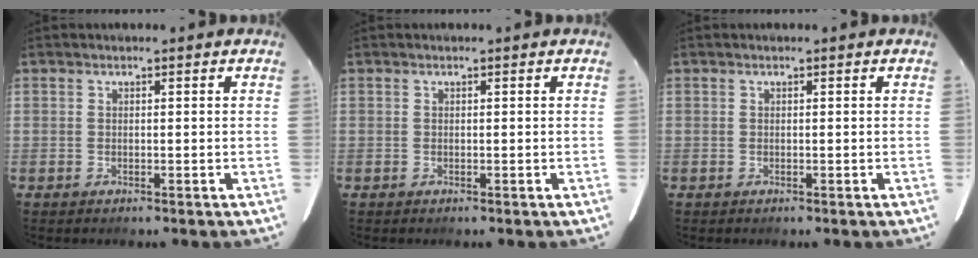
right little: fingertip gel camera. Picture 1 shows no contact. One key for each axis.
{"total": 0.0}
{"total": 0.0}